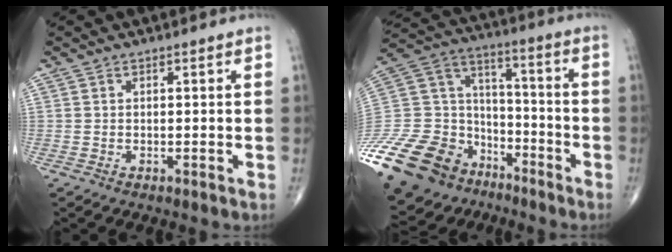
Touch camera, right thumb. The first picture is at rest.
{"total": 29.8, "force": [-17.7, 19.6, 13.7], "torque": [-0.345, 0.062, -0.306]}